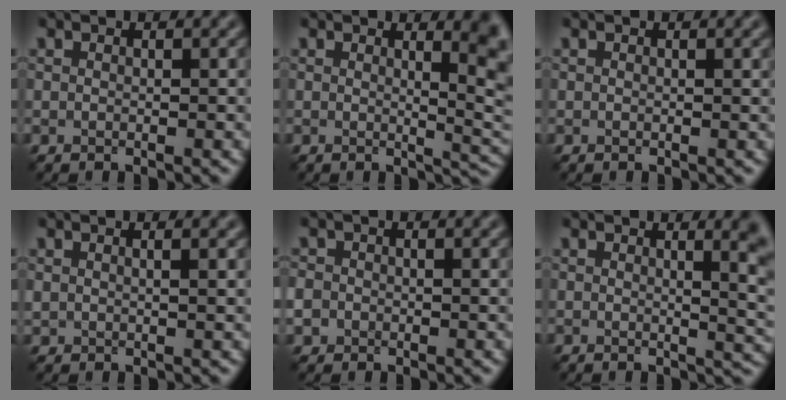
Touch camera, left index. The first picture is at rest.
{"total": 5.5, "force": [1.7, 1.9, 4.9], "torque": [-0.032, -0.006, 0.022]}
{"total": 0.8, "force": [0.5, 0.1, 0.7], "torque": [-0.009, 0.000, 0.006]}
{"total": 1.5, "force": [0.9, 0.5, 1.1], "torque": [-0.014, -0.002, 0.014]}
{"total": 2.5, "force": [-0.3, 2.2, 1.1], "torque": [-0.014, -0.002, -0.004]}
{"total": 5.6, "force": [1.6, 2.4, 4.8], "torque": [-0.017, -0.001, 0.018]}